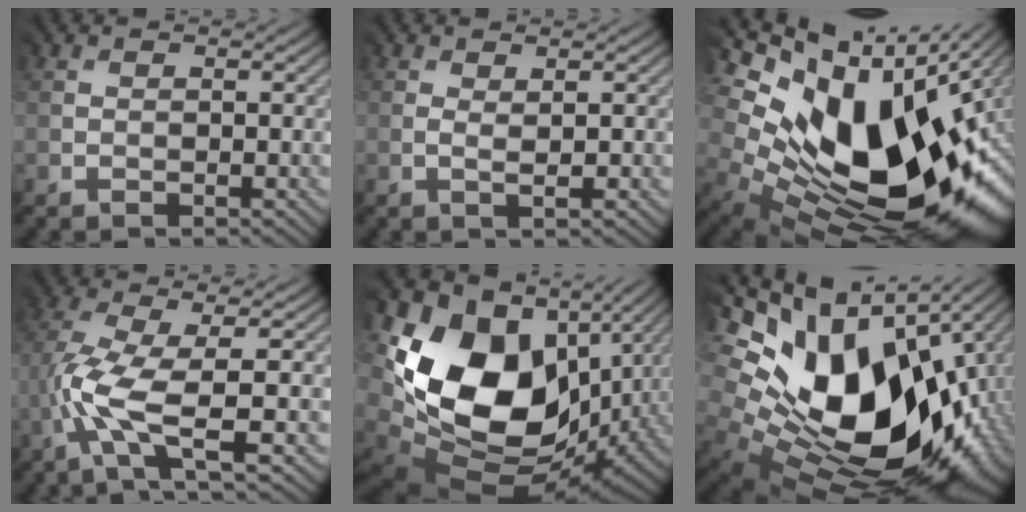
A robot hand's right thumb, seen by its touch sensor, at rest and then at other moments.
{"total": 0.7, "force": [0.5, -0.5, 0.1], "torque": [-0.008, 0.001, 0.009]}
{"total": 17.0, "force": [2.5, 10.1, 13.4], "torque": [-0.216, -0.038, 0.077]}
{"total": 7.2, "force": [-2.4, 1.9, 6.6], "torque": [-0.152, 0.005, -0.059]}
{"total": 17.6, "force": [2.0, 13.6, 11.1], "torque": [-0.271, -0.030, 0.070]}
{"total": 19.2, "force": [1.2, 12.6, 14.5], "torque": [-0.279, -0.054, 0.057]}